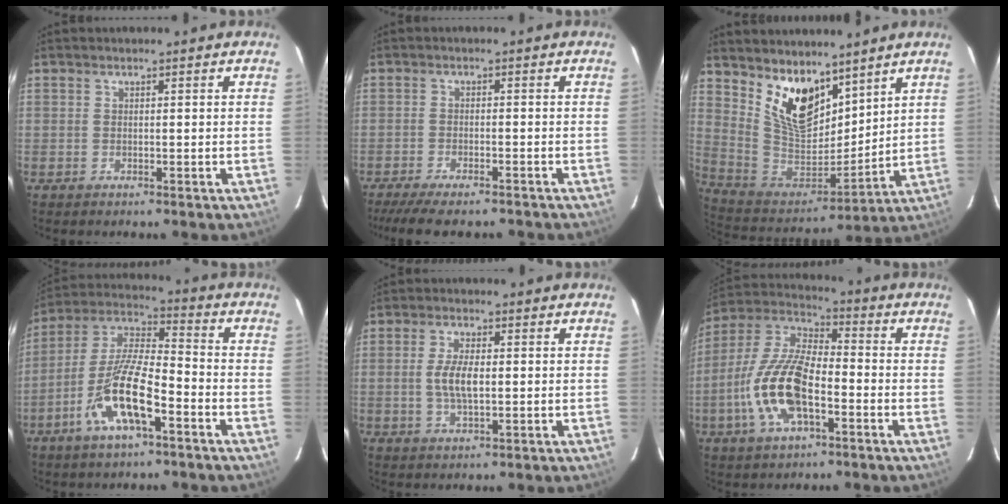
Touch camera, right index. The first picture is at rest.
{"total": 11.2, "force": [-9.7, 2.2, 5.3], "torque": [-0.119, -0.029, -0.154]}
{"total": 15.3, "force": [10.0, 7.8, 8.5], "torque": [-0.165, -0.003, 0.204]}
{"total": 14.1, "force": [-6.6, 3.8, 11.9], "torque": [-0.243, -0.008, -0.129]}
{"total": 5.3, "force": [-0.1, 2.1, 4.9], "torque": [-0.096, 0.000, -0.001]}
{"total": 15.9, "force": [-5.1, 6.8, 13.4], "torque": [-0.284, -0.001, -0.101]}